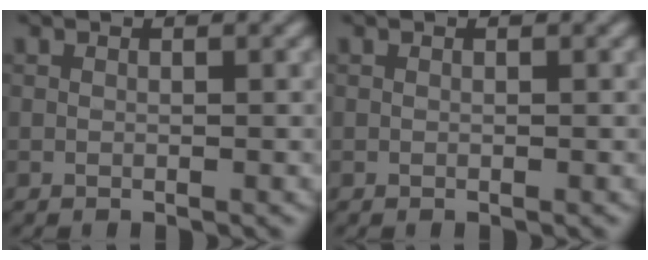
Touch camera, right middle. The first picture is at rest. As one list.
[{"total": 0.0}]